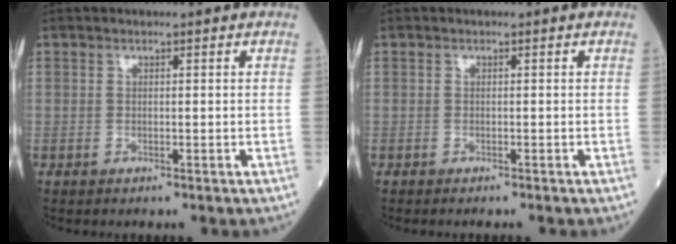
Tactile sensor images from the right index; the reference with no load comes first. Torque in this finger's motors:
{"motor_torque": [0.11, 0.02, -0.03, 0.01]}